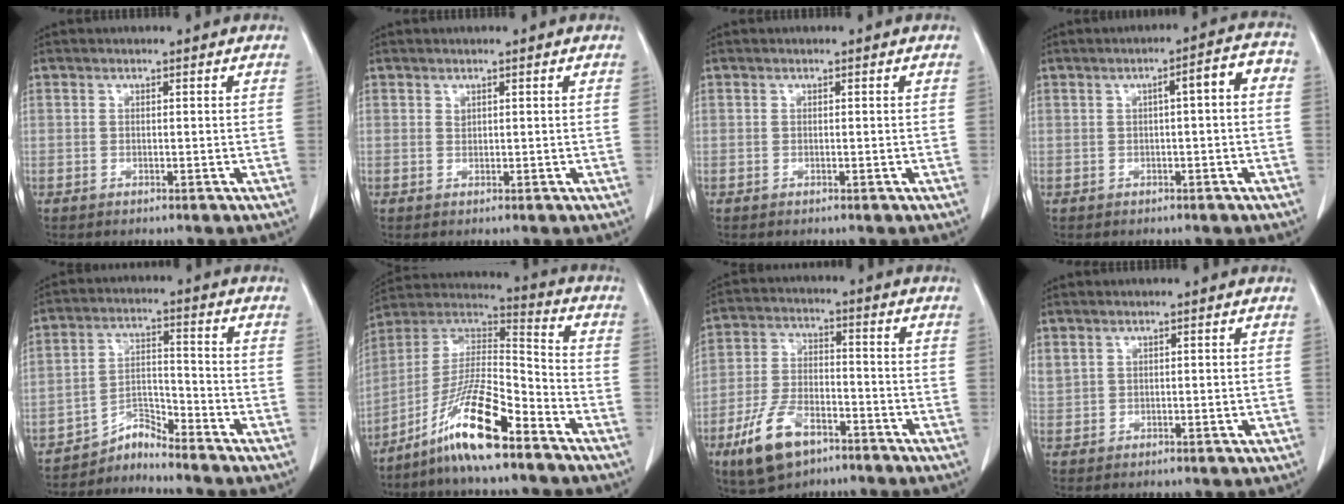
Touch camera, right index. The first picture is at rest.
{"total": 0.5, "force": [0.4, 0.3, 0.1], "torque": [0.001, 0.000, 0.008]}
{"total": 0.0}
{"total": 4.6, "force": [0.2, 0.8, 4.6], "torque": [-0.058, 0.021, -0.001]}
{"total": 4.2, "force": [-4.1, 0.0, -0.6], "torque": [0.017, 0.013, -0.071]}
{"total": 13.8, "force": [-9.1, 1.7, 10.2], "torque": [-0.198, 0.006, -0.170]}
{"total": 10.6, "force": [-6.4, 5.1, 6.8], "torque": [-0.149, -0.002, -0.116]}
{"total": 2.7, "force": [1.1, 1.5, 2.0], "torque": [-0.056, 0.021, 0.040]}